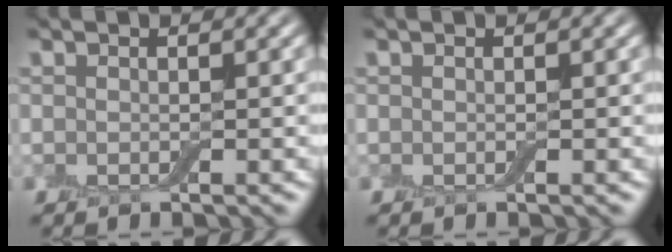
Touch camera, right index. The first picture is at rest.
{"total": 0.0}